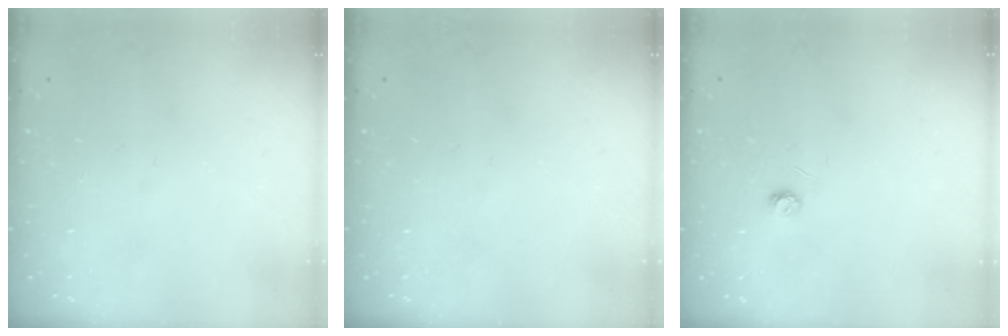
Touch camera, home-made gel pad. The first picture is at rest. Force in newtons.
{"total": 0.0}
{"total": 3.3, "press": 3.3, "slide": 0.2}